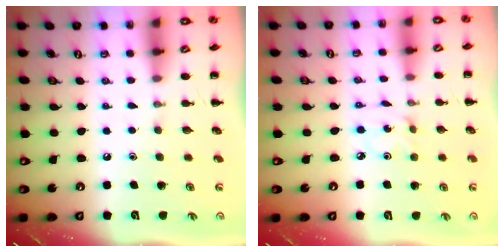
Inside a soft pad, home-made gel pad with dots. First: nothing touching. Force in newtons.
{"total": 1.5, "press": 1.4, "slide": 0.5}